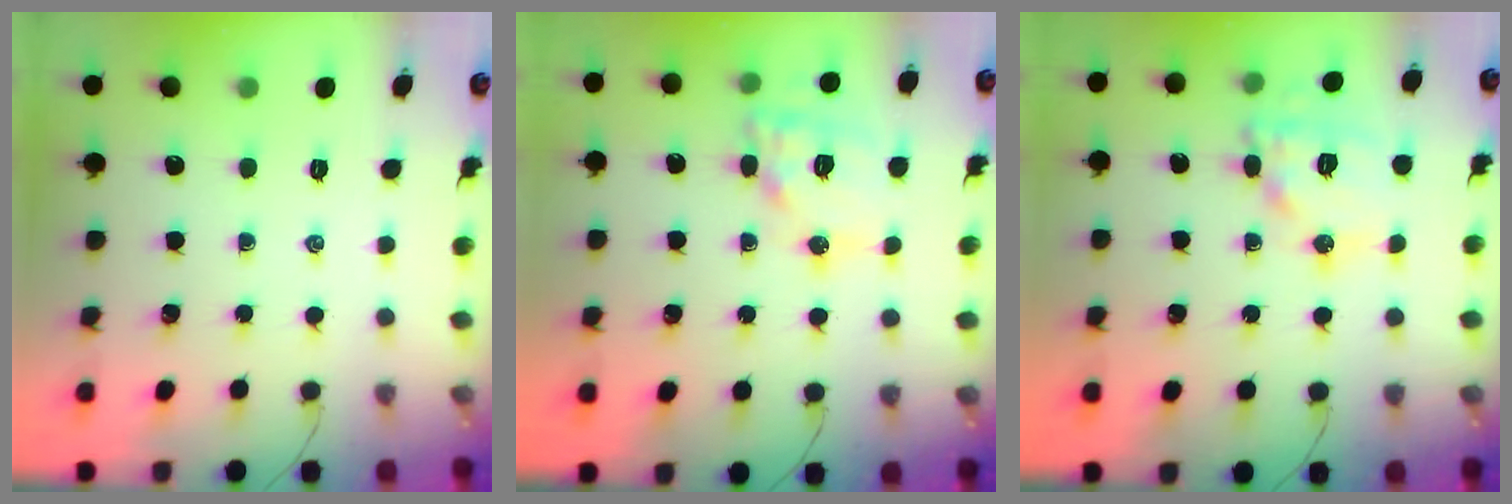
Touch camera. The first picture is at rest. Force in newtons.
{"total": 14.1, "press": 14.0, "slide": 1.8}
{"total": 14.3, "press": 14.3, "slide": 0.9}